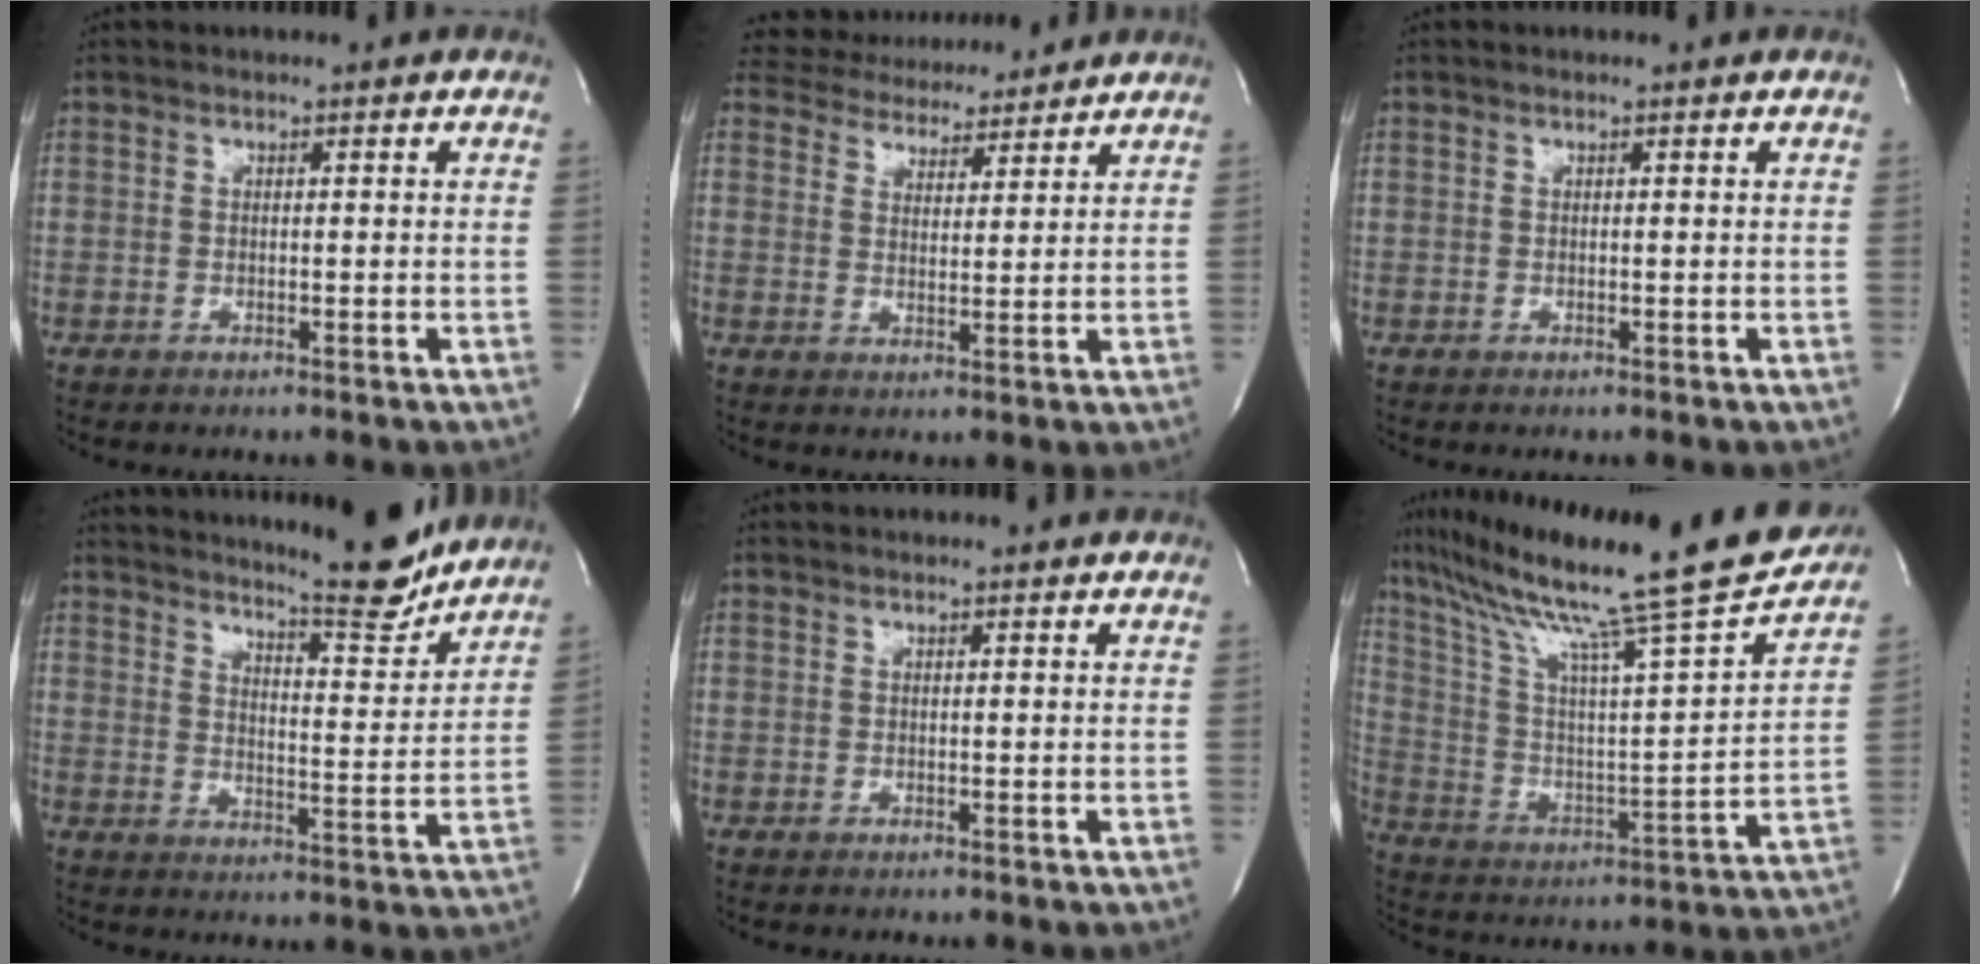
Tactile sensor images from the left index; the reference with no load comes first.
{"total": 10.1, "force": [9.6, 2.7, 1.9], "torque": [-0.028, 0.012, 0.143]}
{"total": 0.0}
{"total": 10.9, "force": [10.3, 0.4, 3.8], "torque": [-0.056, -0.033, 0.140]}
{"total": 0.0}
{"total": 26.1, "force": [21.1, 0.0, 15.3], "torque": [-0.266, -0.034, 0.321]}